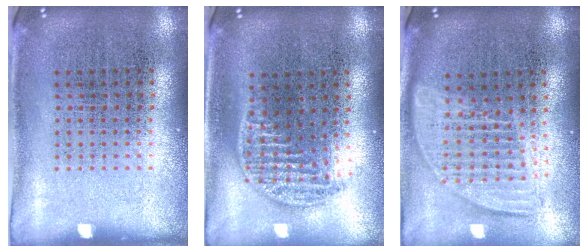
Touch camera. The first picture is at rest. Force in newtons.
{"total": 1.3, "press": 1.1, "slide": 0.5}
{"total": 1.8, "press": 1.6, "slide": 1.0}